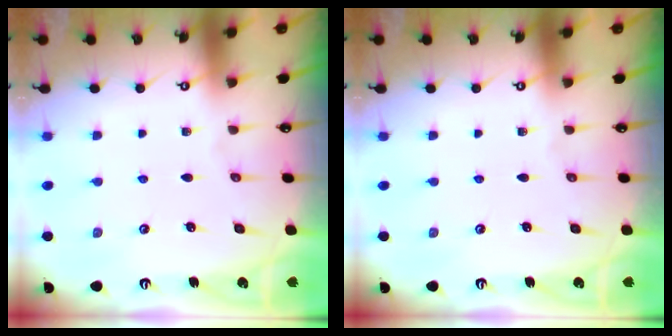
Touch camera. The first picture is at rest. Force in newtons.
{"total": 0.0}